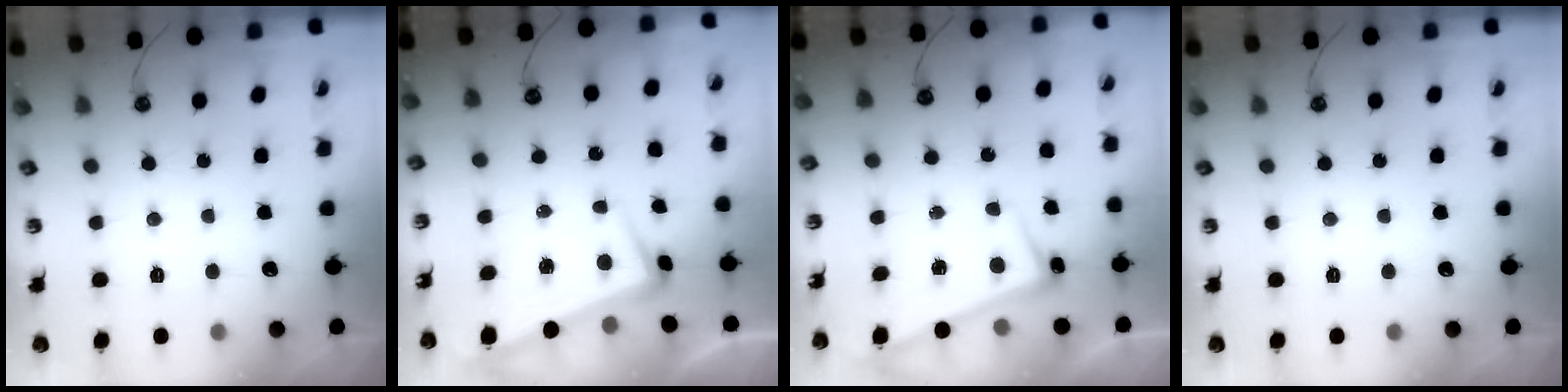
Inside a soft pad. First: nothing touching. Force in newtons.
{"total": 2.8, "press": 2.3, "slide": 1.7}
{"total": 2.8, "press": 2.6, "slide": 1.1}
{"total": 0.0}